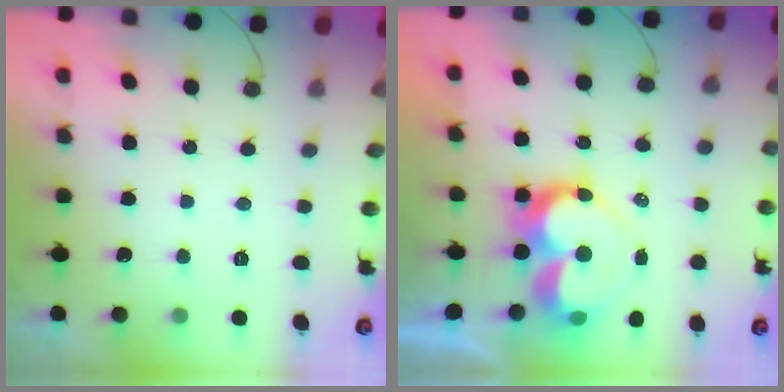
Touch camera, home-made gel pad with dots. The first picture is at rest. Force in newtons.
{"total": 11.5, "press": 11.4, "slide": 0.8}